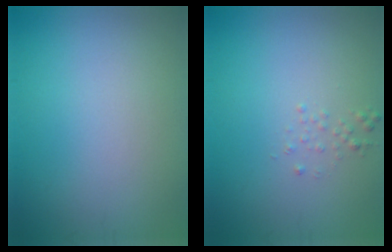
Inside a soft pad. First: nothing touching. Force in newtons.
{"total": 0.7, "press": 0.6, "slide": 0.1}